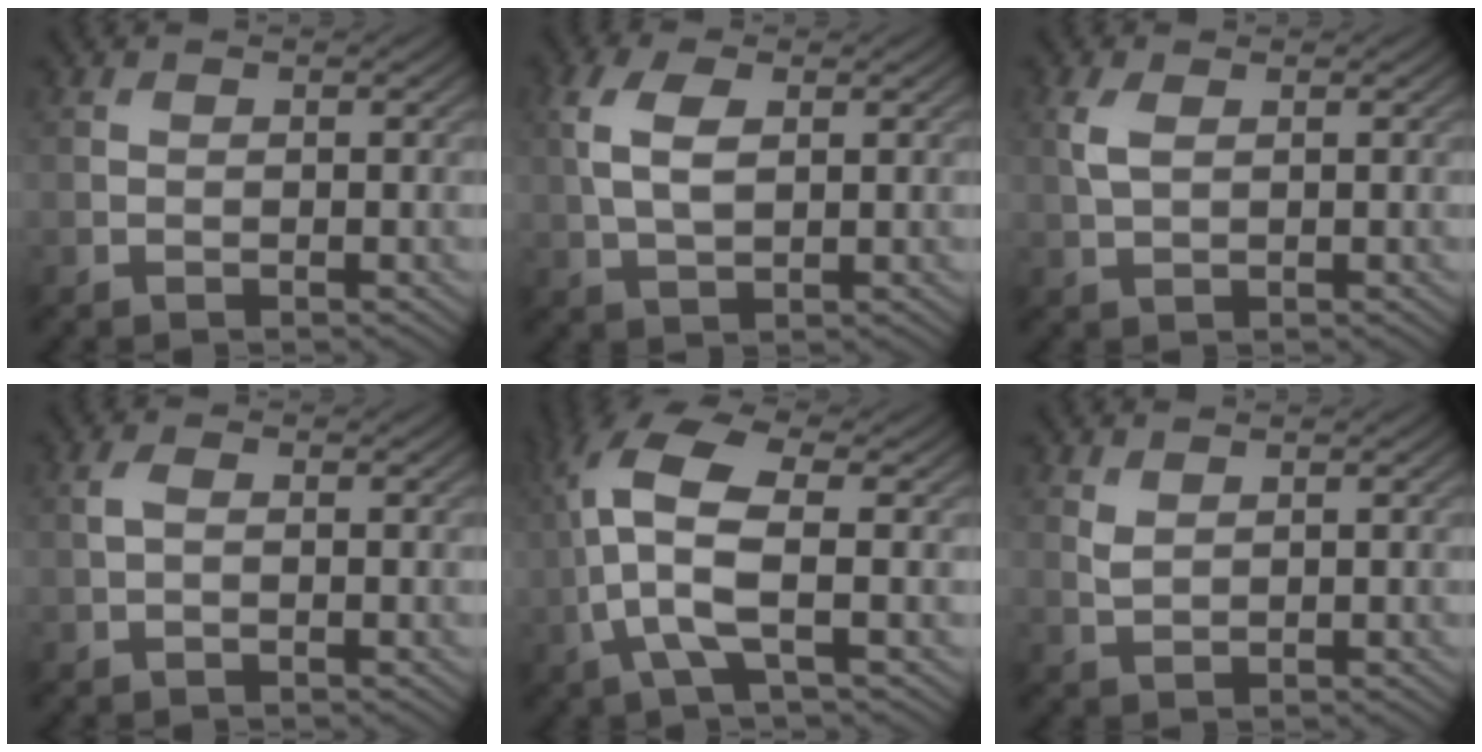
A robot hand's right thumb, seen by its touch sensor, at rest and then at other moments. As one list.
[{"total": 5.2, "force": [1.1, 2.8, 4.3], "torque": [-0.106, 0.006, 0.023]}, {"total": 2.4, "force": [0.8, 1.2, 1.9], "torque": [-0.055, 0.002, 0.017]}, {"total": 1.3, "force": [0.1, 0.5, 1.1], "torque": [-0.031, 0.004, -0.002]}, {"total": 9.7, "force": [-0.2, 3.4, 9.1], "torque": [-0.211, 0.017, -0.013]}, {"total": 1.4, "force": [1.0, 0.5, 0.8], "torque": [-0.026, -0.003, 0.026]}]